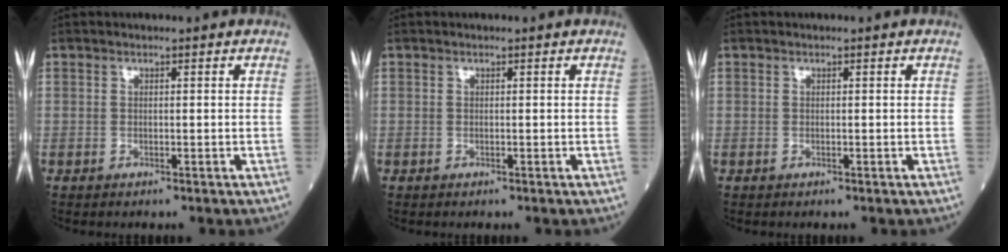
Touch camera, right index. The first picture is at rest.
{"total": 0.0}
{"total": 0.0}